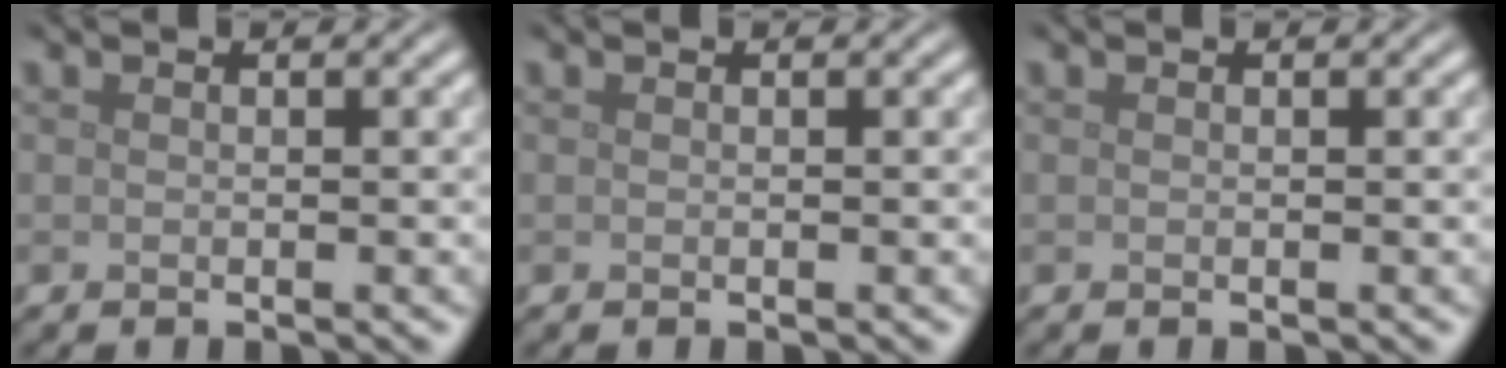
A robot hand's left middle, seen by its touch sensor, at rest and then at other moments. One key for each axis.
{"total": 0.0}
{"total": 0.0}